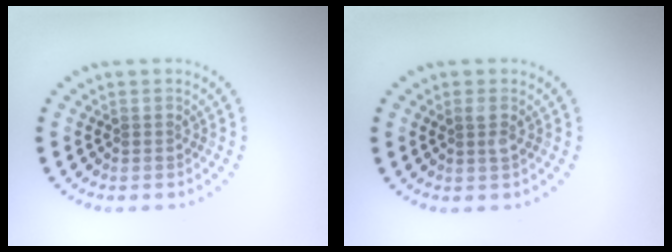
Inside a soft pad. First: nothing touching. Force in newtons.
{"total": 1.2, "press": 1.1, "slide": 0.4}